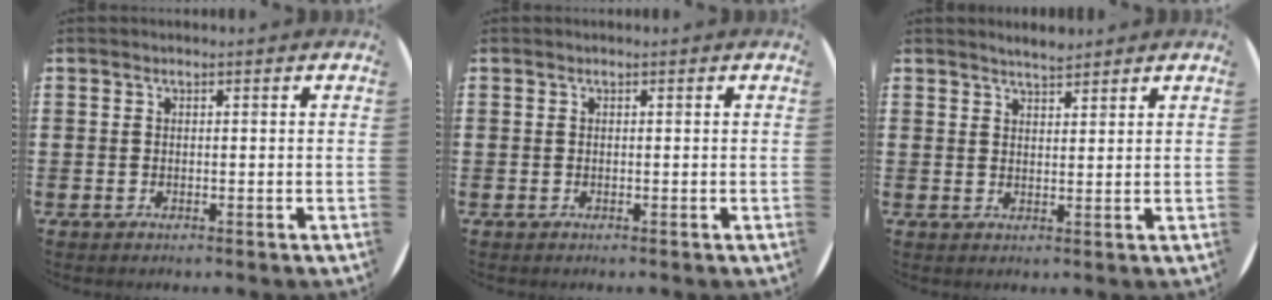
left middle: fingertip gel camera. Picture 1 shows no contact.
{"total": 0.0}
{"total": 2.4, "force": [2.3, 0.1, 0.2], "torque": [-0.007, 0.000, 0.044]}